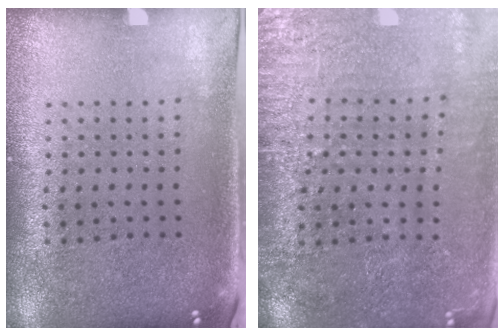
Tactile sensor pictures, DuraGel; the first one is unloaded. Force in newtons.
{"total": 2.9, "press": 2.9, "slide": 0.3}